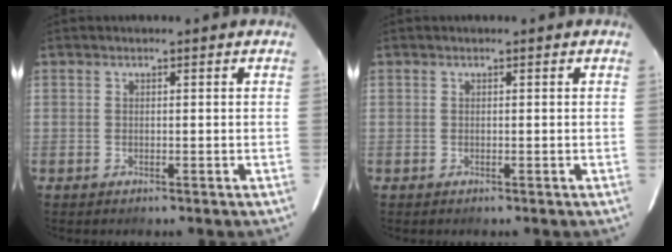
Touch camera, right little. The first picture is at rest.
{"total": 0.0}